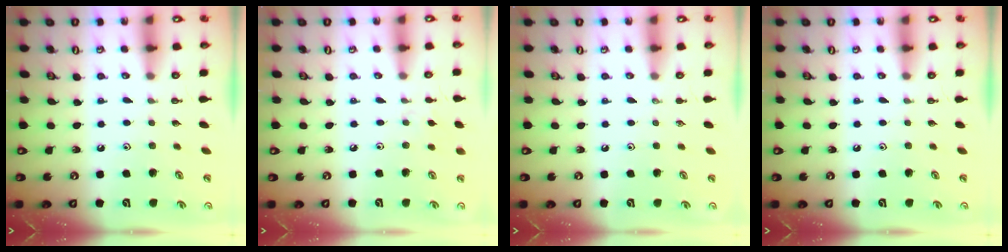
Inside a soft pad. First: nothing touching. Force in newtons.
{"total": 4.0, "press": 4.0, "slide": 0.6}
{"total": 0.0}
{"total": 0.0}